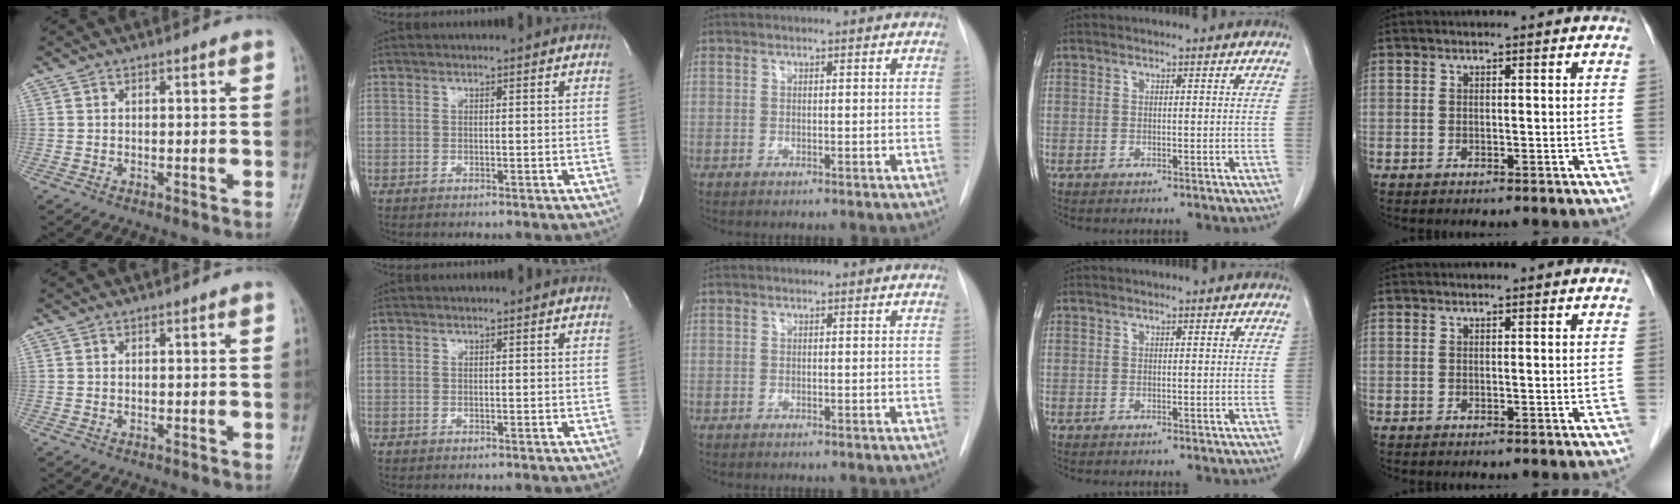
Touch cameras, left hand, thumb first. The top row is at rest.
{}